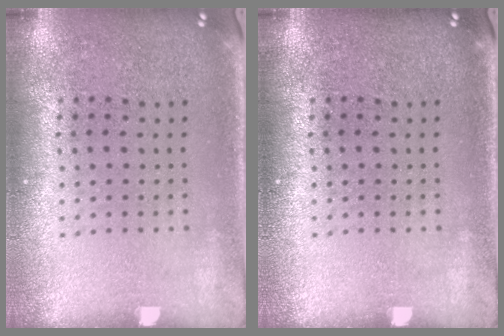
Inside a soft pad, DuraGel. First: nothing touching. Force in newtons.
{"total": 0.0}